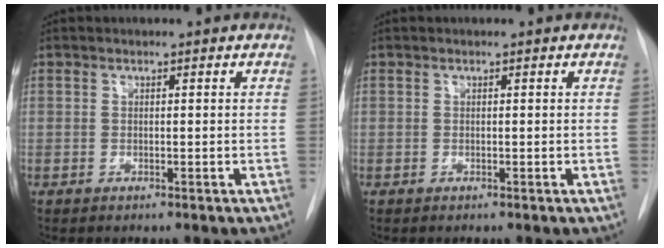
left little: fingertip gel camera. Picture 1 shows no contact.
{"total": 0.0}